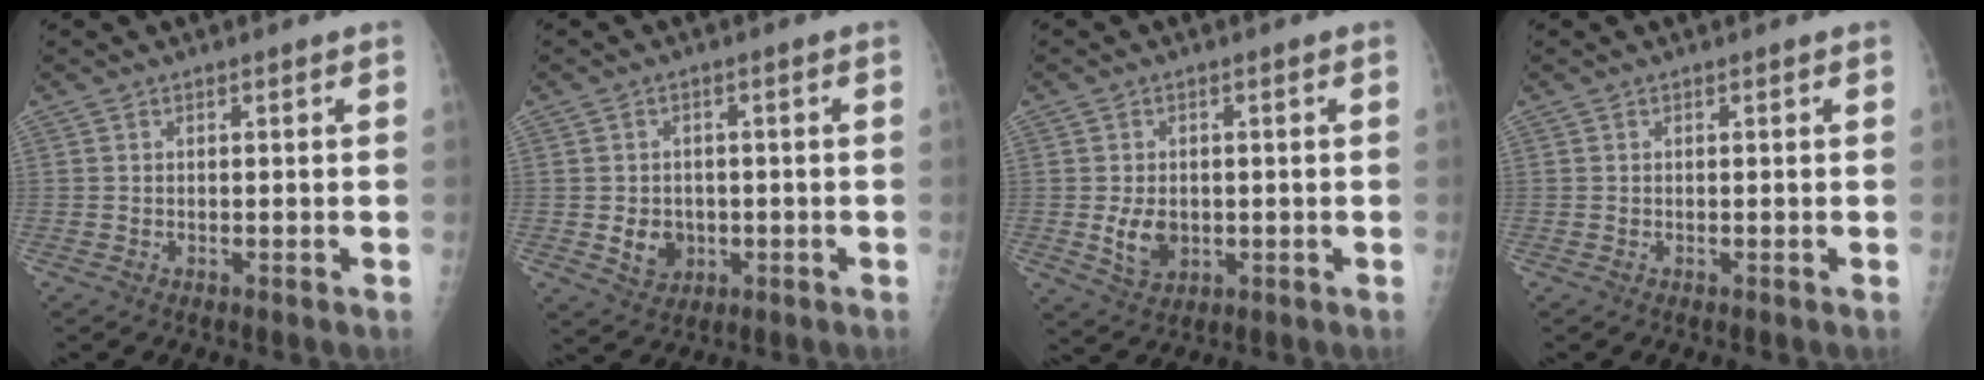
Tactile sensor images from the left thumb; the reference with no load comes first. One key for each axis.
{"total": 5.1, "fx": -0.8, "fy": 4.4, "fz": 2.5, "tx": -0.019, "ty": 0.003, "tz": -0.002}
{"total": 5.6, "fx": -0.5, "fy": 4.1, "fz": 3.7, "tx": -0.049, "ty": -0.007, "tz": 0.002}
{"total": 0.0}